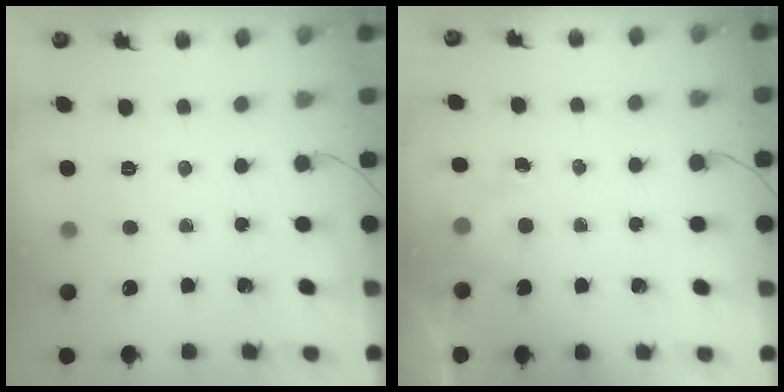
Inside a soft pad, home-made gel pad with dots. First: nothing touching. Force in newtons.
{"total": 2.2, "press": 1.8, "slide": 1.3}